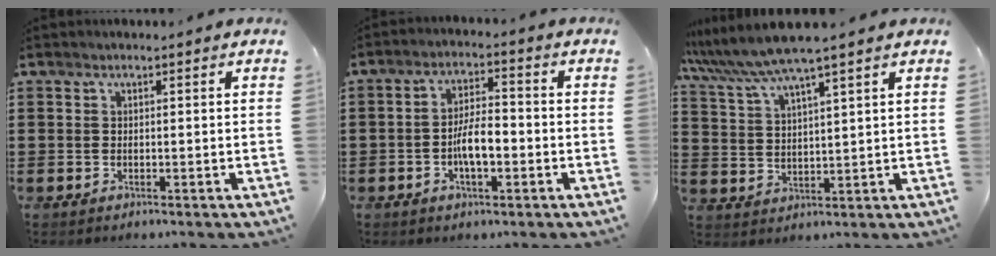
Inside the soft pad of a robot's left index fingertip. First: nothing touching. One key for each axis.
{"total": 5.8, "fx": -1.5, "fy": 2.2, "fz": 5.2, "tx": -0.104, "ty": 0.006, "tz": -0.031}
{"total": 6.5, "fx": 5.4, "fy": -0.2, "fz": 3.5, "tx": -0.086, "ty": -0.021, "tz": 0.094}